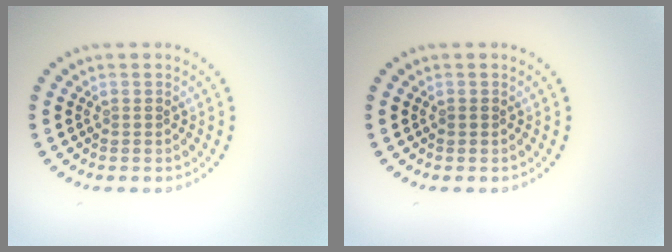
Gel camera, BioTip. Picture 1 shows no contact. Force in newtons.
{"total": 0.7, "press": 0.7, "slide": 0.2}